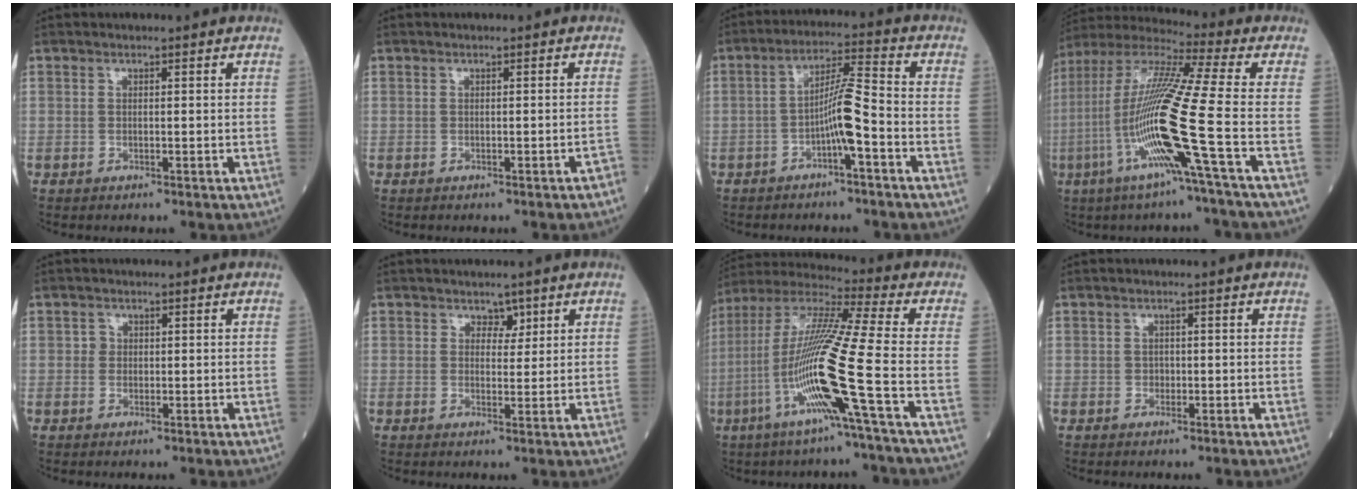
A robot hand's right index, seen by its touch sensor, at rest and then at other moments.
{"total": 1.3, "force": [-1.1, 0.2, 0.7], "torque": [-0.004, -0.001, -0.012]}
{"total": 6.4, "force": [-2.5, -0.1, 5.9], "torque": [-0.105, 0.017, -0.043]}
{"total": 17.6, "force": [-5.1, -2.0, 16.8], "torque": [-0.338, -0.016, -0.114]}
{"total": 0.9, "force": [0.2, 0.9, 0.2], "torque": [0.002, 0.001, 0.003]}
{"total": 2.0, "force": [1.4, 1.2, 0.8], "torque": [-0.002, -0.001, 0.020]}
{"total": 17.2, "force": [-5.4, -2.0, 16.2], "torque": [-0.324, -0.013, -0.116]}
{"total": 0.6, "force": [-0.1, 0.6, 0.2], "torque": [0.000, 0.003, -0.004]}